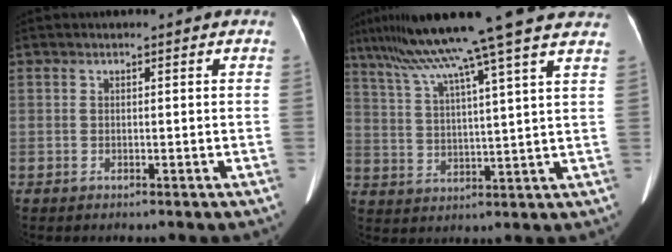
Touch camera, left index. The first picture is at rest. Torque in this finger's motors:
{"motor_torque": [0.93, -1.21, 0.28, 0.21]}